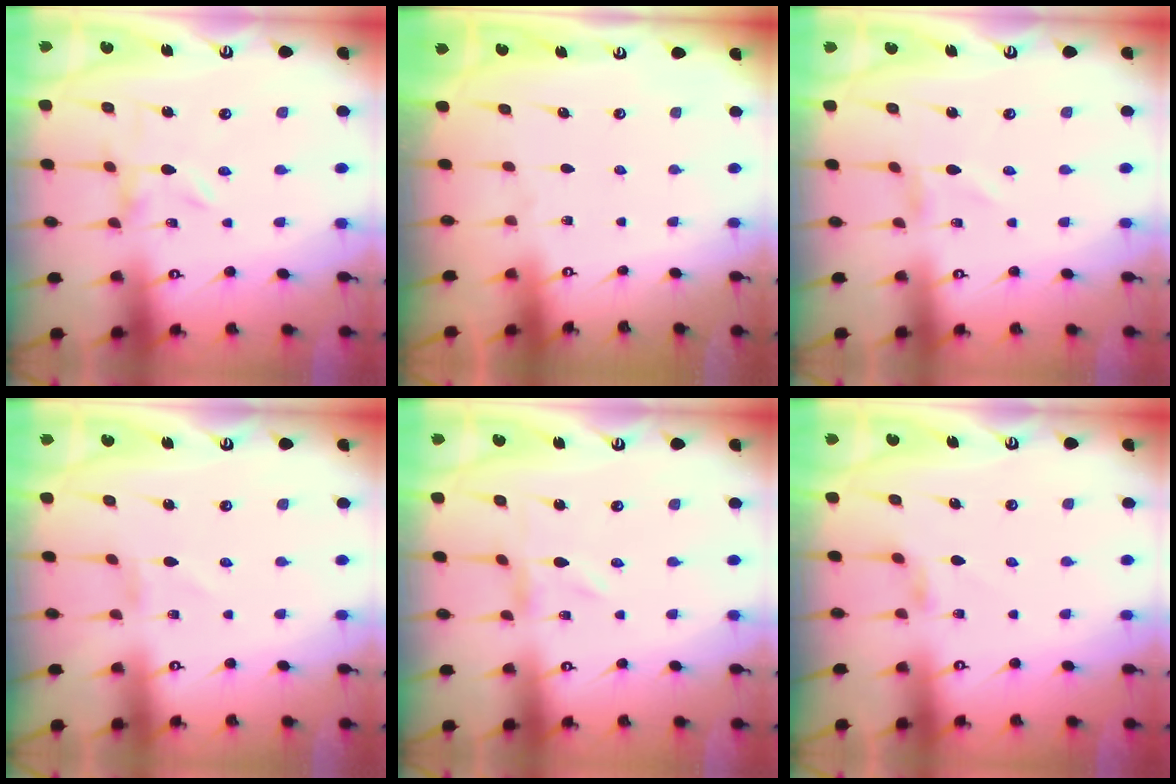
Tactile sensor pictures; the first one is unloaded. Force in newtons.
{"total": 0.0}
{"total": 1.1, "press": 1.1, "slide": 0.1}
{"total": 0.0}
{"total": 0.0}
{"total": 2.9, "press": 2.9, "slide": 0.5}